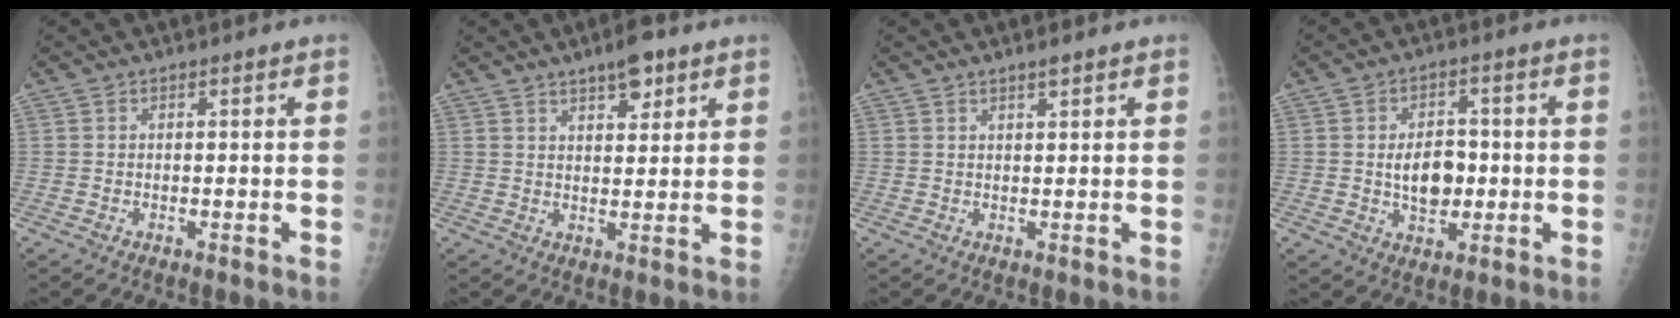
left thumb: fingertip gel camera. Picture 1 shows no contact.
{"total": 5.8, "force": [3.8, 2.1, 3.9], "torque": [-0.042, -0.019, 0.054]}
{"total": 1.6, "force": [1.3, 0.2, 1.0], "torque": [-0.014, -0.008, 0.023]}
{"total": 7.5, "force": [-0.4, 5.1, 5.6], "torque": [-0.064, 0.002, -0.004]}